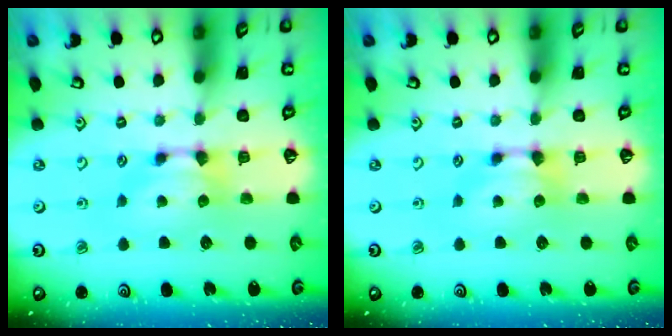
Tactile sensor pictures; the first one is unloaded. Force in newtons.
{"total": 0.0}